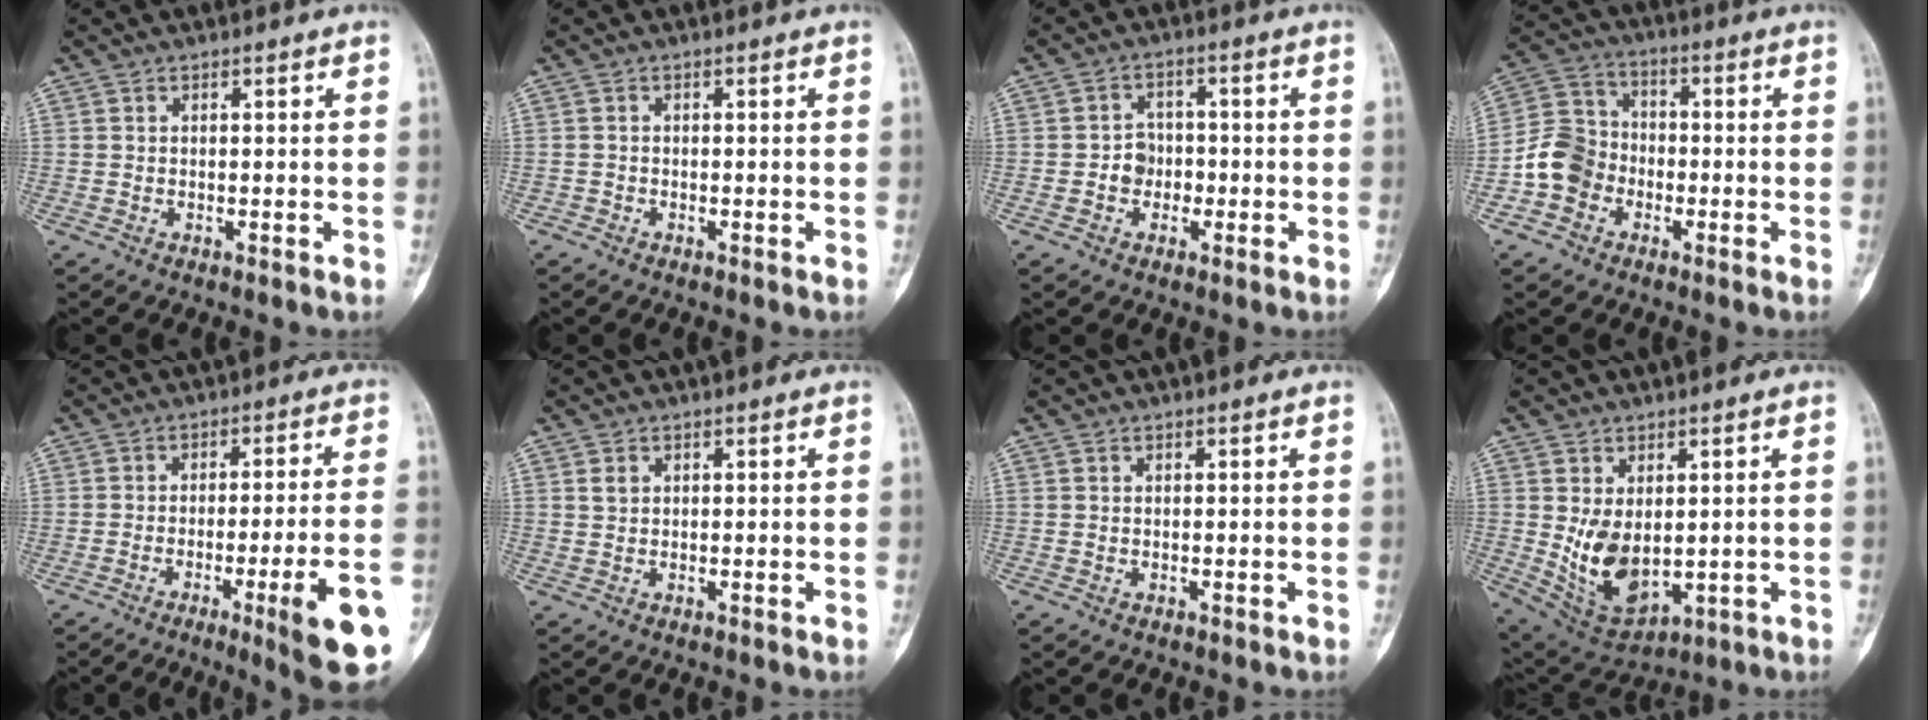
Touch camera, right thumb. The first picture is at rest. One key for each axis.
{"total": 0.6, "fx": -0.4, "fy": 0.5, "fz": -0.1, "tx": 0.003, "ty": 0.004, "tz": -0.011}
{"total": 4.2, "fx": -1.0, "fy": 3.7, "fz": 1.7, "tx": 0.006, "ty": 0.015, "tz": -0.025}
{"total": 9.1, "fx": -3.1, "fy": 7.8, "fz": 3.6, "tx": -0.053, "ty": 0.034, "tz": -0.067}
{"total": 14.7, "fx": -5.8, "fy": 1.3, "fz": 13.5, "tx": -0.145, "ty": 0.012, "tz": -0.073}
{"total": 1.5, "fx": 0.7, "fy": 1.1, "fz": 0.7, "tx": -0.006, "ty": 0.000, "tz": 0.015}
{"total": 0.0}
{"total": 10.3, "fx": 0.3, "fy": 6.5, "fz": 8.0, "tx": -0.121, "ty": -0.015, "tz": 0.033}